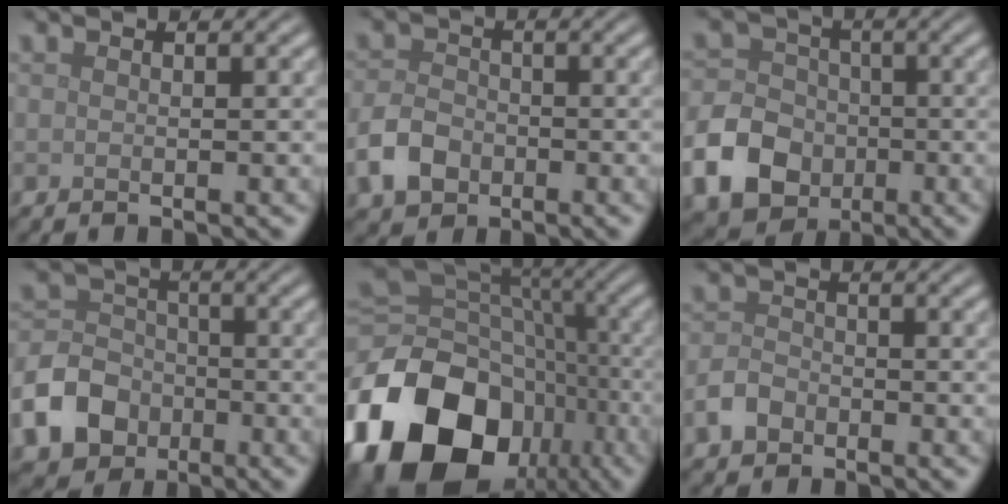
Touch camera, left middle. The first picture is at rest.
{"total": 3.7, "force": [-1.6, 2.7, 1.9], "torque": [-0.041, 0.000, -0.037]}
{"total": 8.8, "force": [-3.5, 7.1, 3.9], "torque": [-0.078, -0.022, -0.089]}
{"total": 7.8, "force": [-3.7, 6.2, 3.0], "torque": [-0.054, -0.019, -0.082]}
{"total": 19.5, "force": [-8.3, 14.5, 10.0], "torque": [-0.234, -0.038, -0.136]}
{"total": 2.3, "force": [-1.4, 1.6, 1.0], "torque": [-0.015, 0.004, -0.033]}